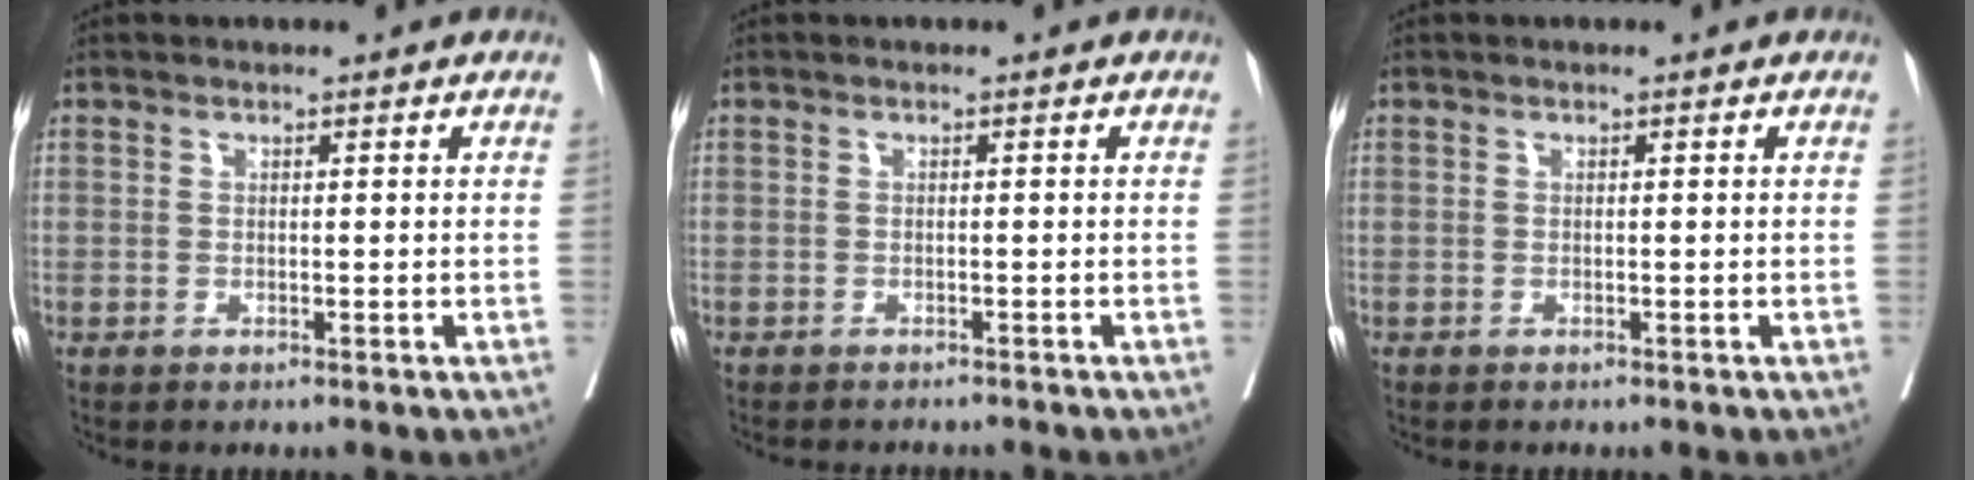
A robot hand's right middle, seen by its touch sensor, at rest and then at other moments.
{"total": 3.8, "force": [-3.6, 0.7, 1.0], "torque": [-0.007, -0.006, -0.046]}
{"total": 0.0}